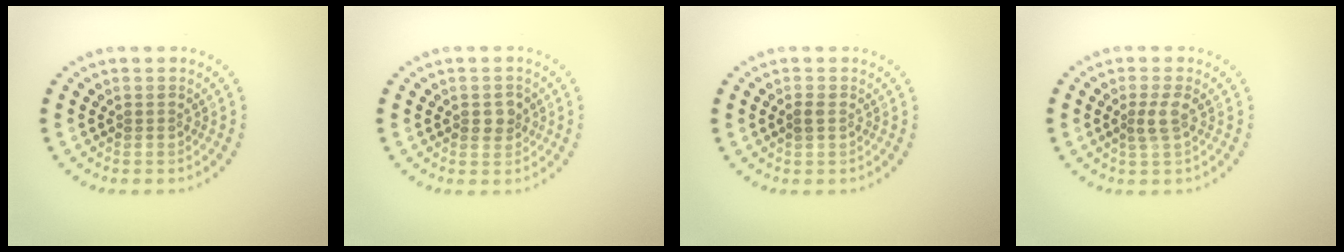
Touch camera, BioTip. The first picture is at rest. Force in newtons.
{"total": 1.7, "press": 1.6, "slide": 0.3}
{"total": 1.0, "press": 1.0, "slide": 0.2}
{"total": 1.8, "press": 1.4, "slide": 1.0}